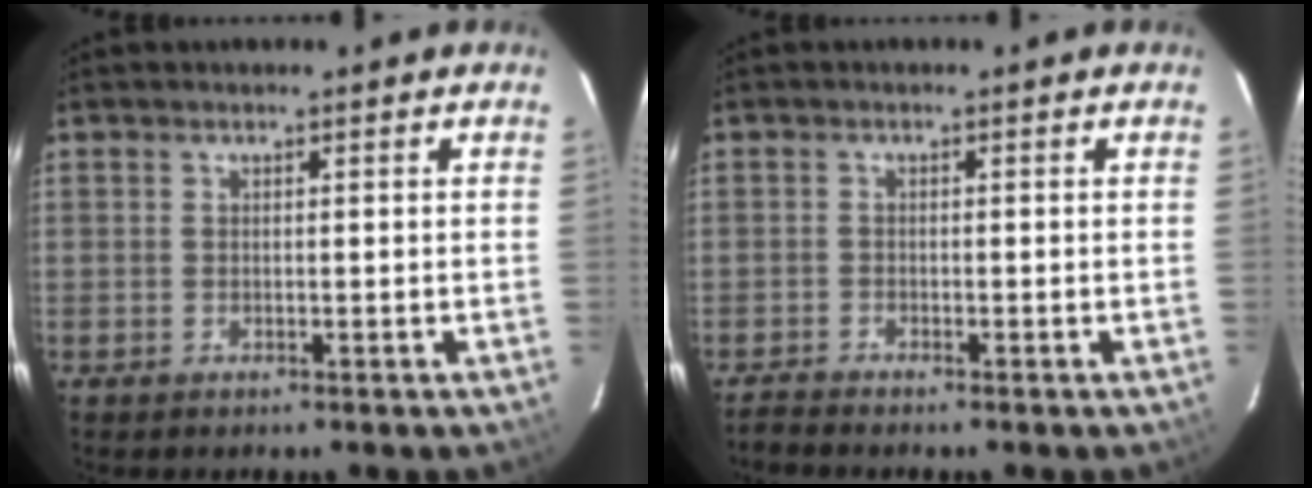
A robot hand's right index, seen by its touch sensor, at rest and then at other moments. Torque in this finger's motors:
{"motor_torque": [0.17, -0.25, 0.05, 0.00]}